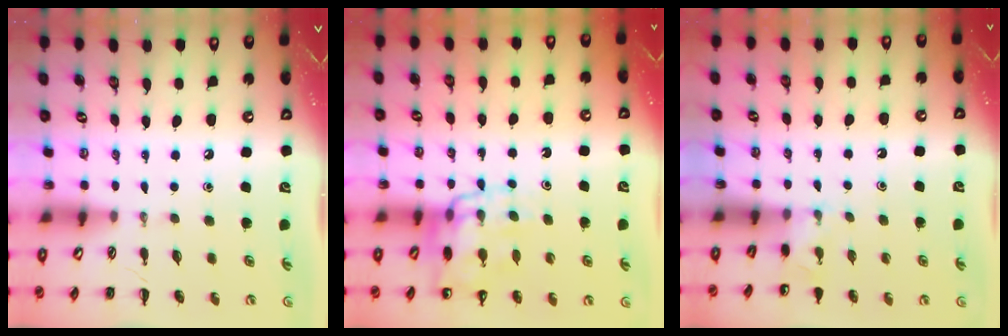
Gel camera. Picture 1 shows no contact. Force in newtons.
{"total": 14.5, "press": 14.0, "slide": 4.0}
{"total": 2.2, "press": 2.2, "slide": 0.6}